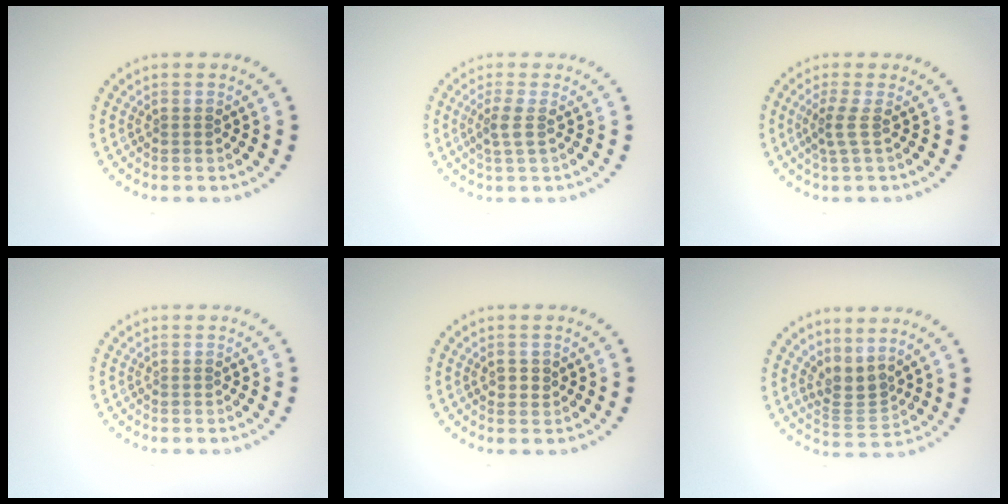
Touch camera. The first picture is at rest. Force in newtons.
{"total": 1.8, "press": 1.3, "slide": 1.1}
{"total": 1.9, "press": 1.3, "slide": 1.4}
{"total": 0.0}
{"total": 1.2, "press": 1.2, "slide": 0.3}
{"total": 2.6, "press": 1.9, "slide": 1.8}